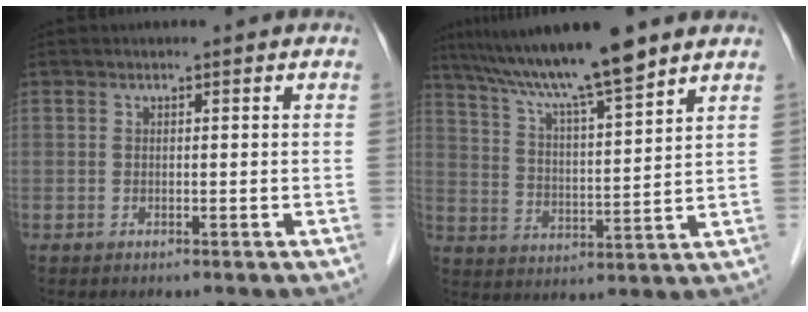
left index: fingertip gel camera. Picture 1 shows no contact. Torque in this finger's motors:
{"motor_torque": [0.42, -0.57, 0.41, 0.09]}